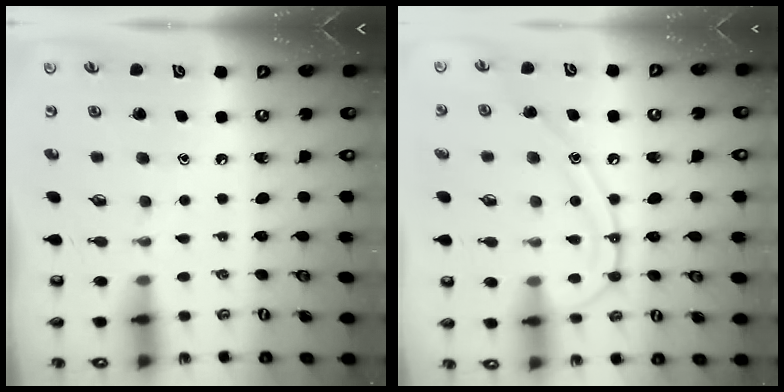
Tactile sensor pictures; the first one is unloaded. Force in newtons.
{"total": 13.6, "press": 13.6, "slide": 1.4}